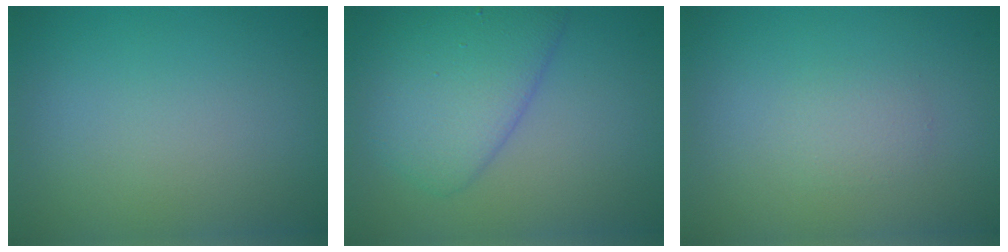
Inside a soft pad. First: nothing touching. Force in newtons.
{"total": 5.3, "press": 5.3, "slide": 0.1}
{"total": 1.2, "press": 1.2, "slide": 0.0}